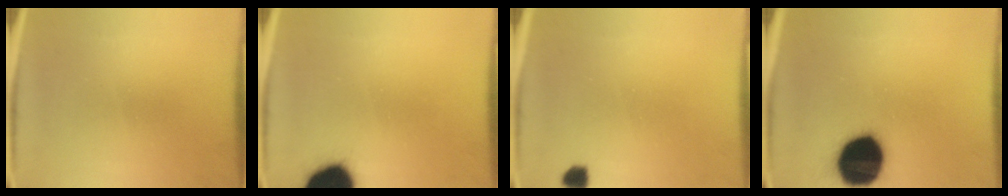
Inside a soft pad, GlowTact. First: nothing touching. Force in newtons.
{"total": 18.6}
{"total": 2.0}
{"total": 19.6}